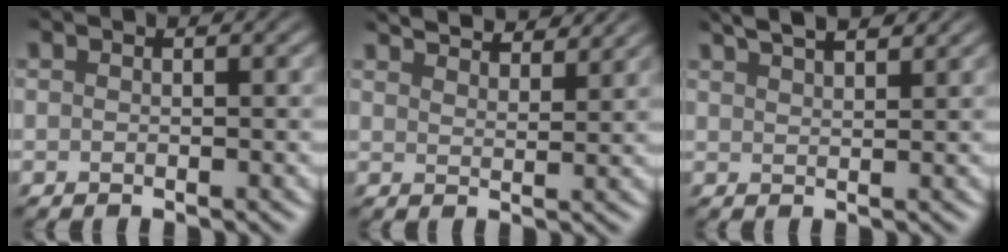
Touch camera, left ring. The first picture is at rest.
{"total": 5.1, "force": [4.7, 0.9, 1.7], "torque": [-0.022, 0.006, 0.059]}
{"total": 4.8, "force": [3.6, 1.5, 2.8], "torque": [-0.027, 0.022, 0.035]}